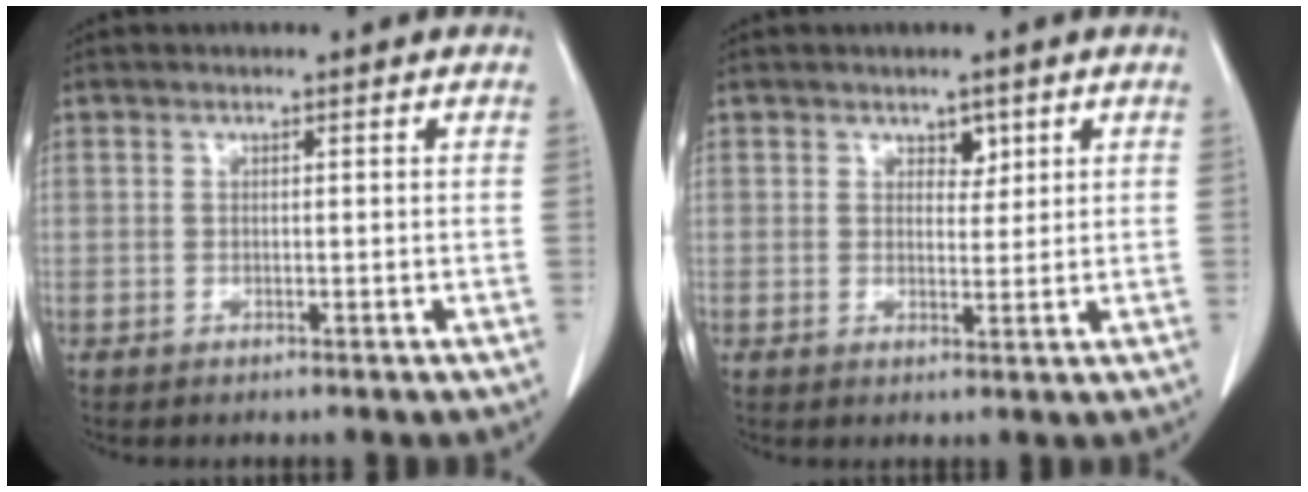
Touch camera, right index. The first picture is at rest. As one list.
[{"total": 2.2, "force": [1.3, 1.3, 1.1], "torque": [-0.012, -0.002, 0.019]}]